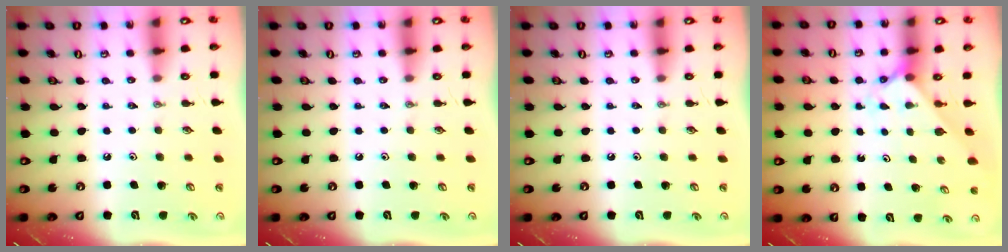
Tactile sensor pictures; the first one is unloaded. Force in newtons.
{"total": 0.0}
{"total": 0.0}
{"total": 2.2, "press": 2.2, "slide": 0.2}